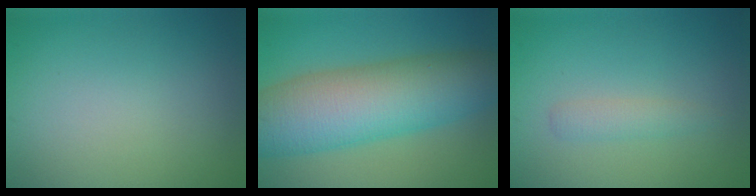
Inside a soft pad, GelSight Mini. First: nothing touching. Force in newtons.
{"total": 10.8, "press": 10.8, "slide": 0.3}
{"total": 1.5, "press": 1.5, "slide": 0.0}